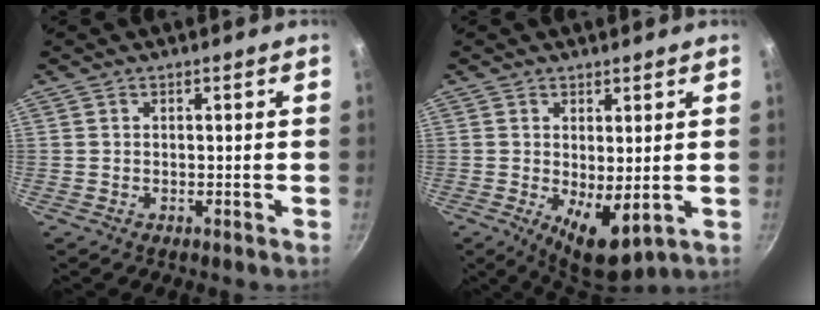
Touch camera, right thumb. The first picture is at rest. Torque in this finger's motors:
{"motor_torque": [-0.22, 0.68, 1.05, 0.03, 0.09]}